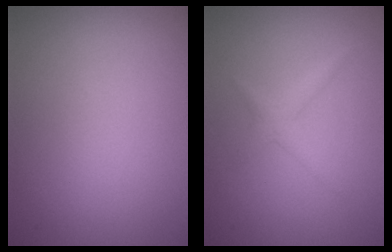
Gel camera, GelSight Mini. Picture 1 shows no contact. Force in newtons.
{"total": 1.3, "press": 1.3, "slide": 0.0}